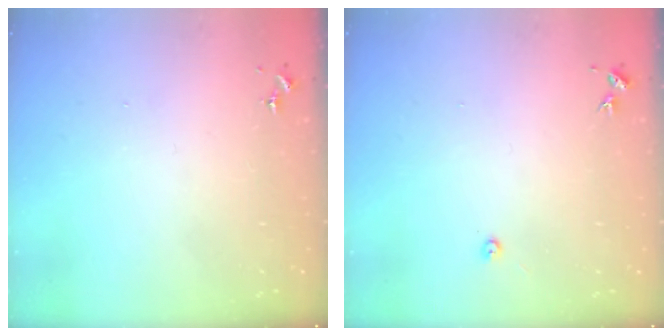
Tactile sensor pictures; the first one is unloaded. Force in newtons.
{"total": 3.0, "press": 3.0, "slide": 0.4}